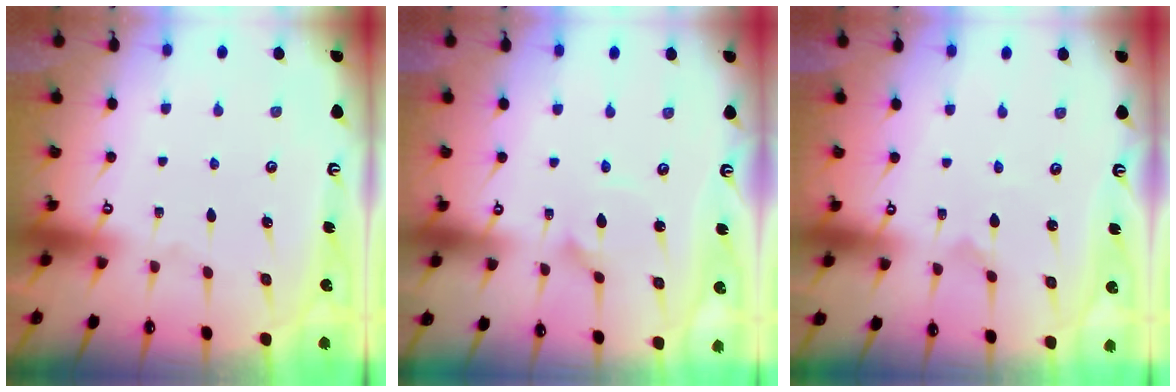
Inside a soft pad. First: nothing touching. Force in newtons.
{"total": 1.6, "press": 1.6, "slide": 0.2}
{"total": 0.0}